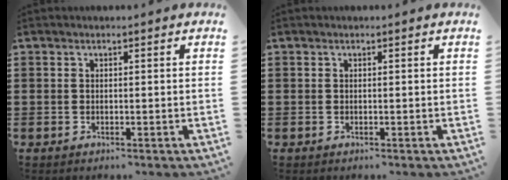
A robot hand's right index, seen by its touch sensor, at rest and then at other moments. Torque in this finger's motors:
{"motor_torque": [0.07, 0.02, 0.00, 0.00]}